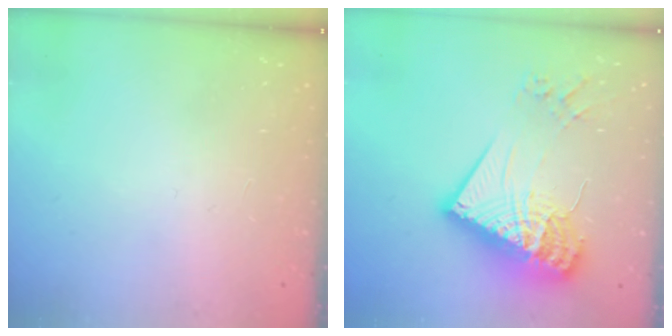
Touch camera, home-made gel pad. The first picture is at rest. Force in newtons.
{"total": 23.5, "press": 23.4, "slide": 2.2}